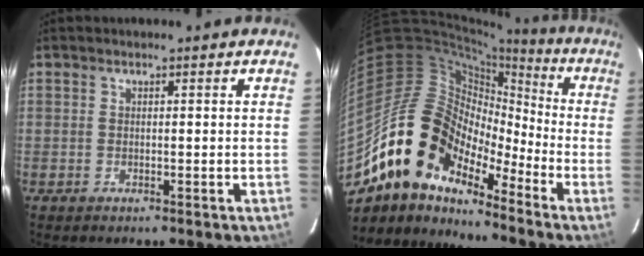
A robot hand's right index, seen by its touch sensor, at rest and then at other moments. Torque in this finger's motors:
{"motor_torque": [0.98, -0.82, 1.06, 0.18]}